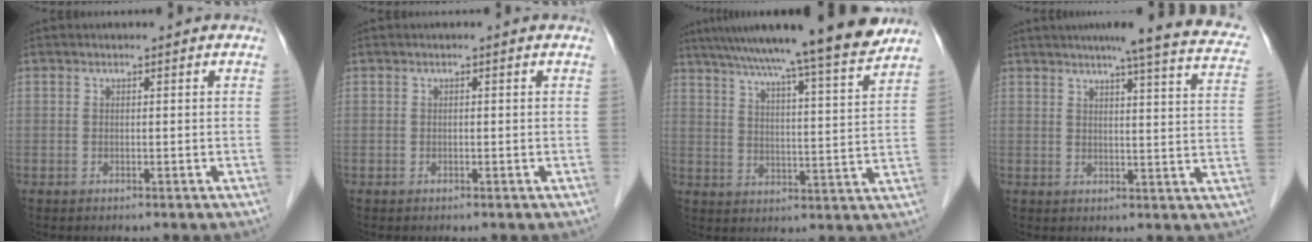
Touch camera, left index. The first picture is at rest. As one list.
[{"total": 0.0}, {"total": 19.1, "force": [16.4, -0.8, 9.7], "torque": [-0.155, -0.006, 0.232]}, {"total": 18.4, "force": [15.5, 1.2, 9.8], "torque": [-0.121, -0.016, 0.167]}]